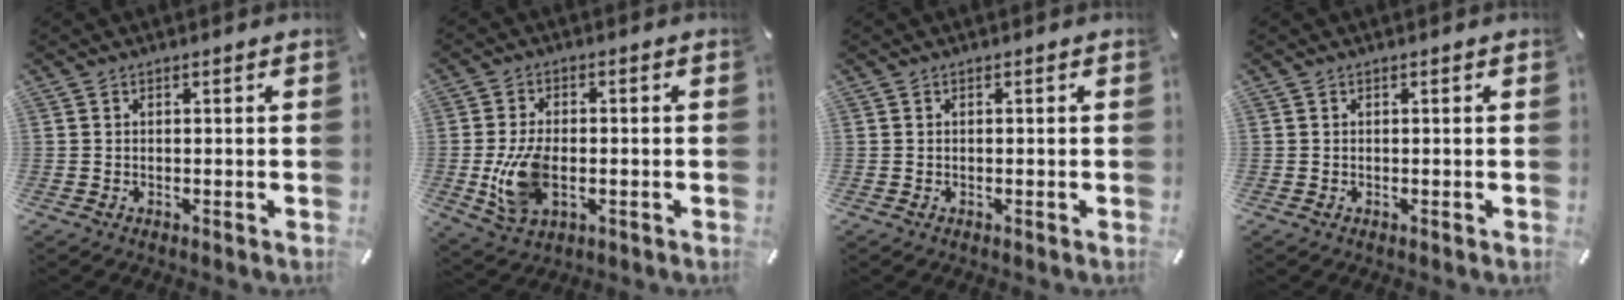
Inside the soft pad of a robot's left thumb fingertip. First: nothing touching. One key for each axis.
{"total": 10.7, "fx": -1.9, "fy": 6.3, "fz": 8.4, "tx": -0.179, "ty": -0.009, "tz": -0.033}
{"total": 0.0}
{"total": 0.0}